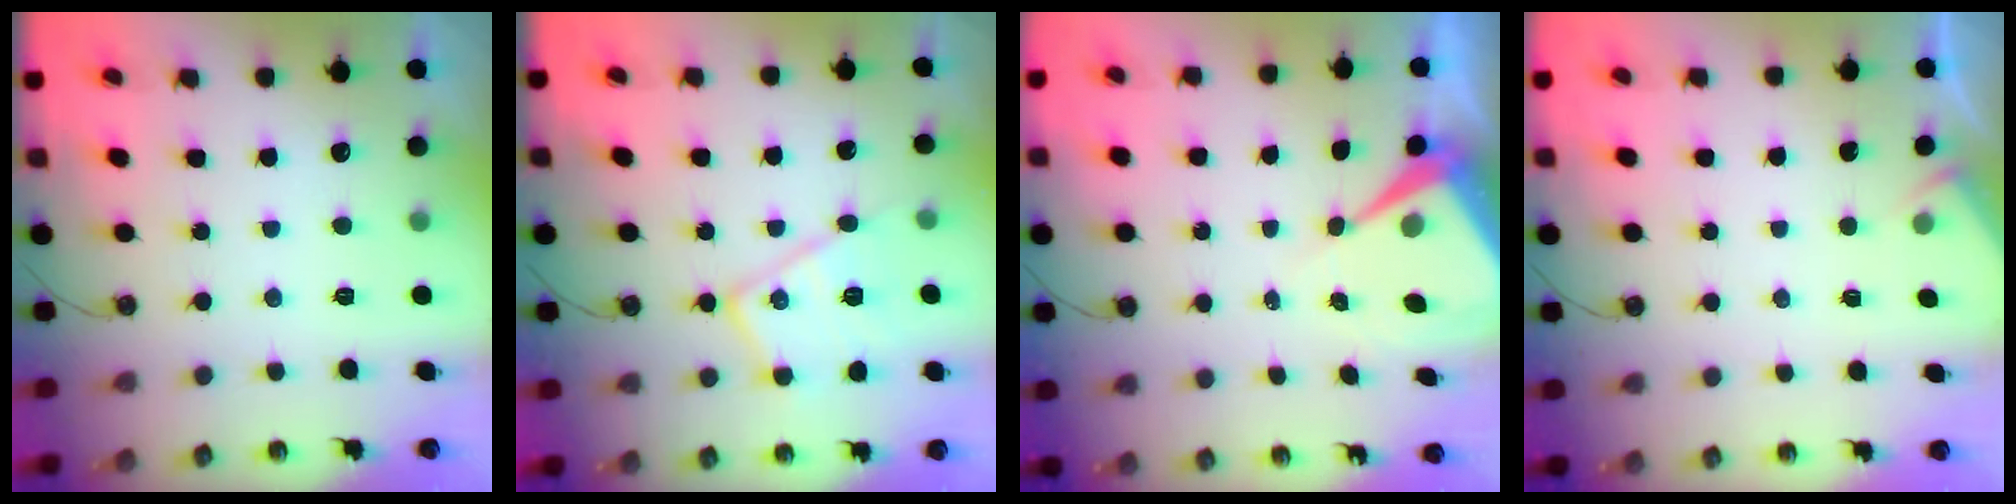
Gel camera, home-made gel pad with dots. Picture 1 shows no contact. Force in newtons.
{"total": 13.4, "press": 13.4, "slide": 0.4}
{"total": 8.9, "press": 8.9, "slide": 0.9}
{"total": 2.2, "press": 2.2, "slide": 0.4}